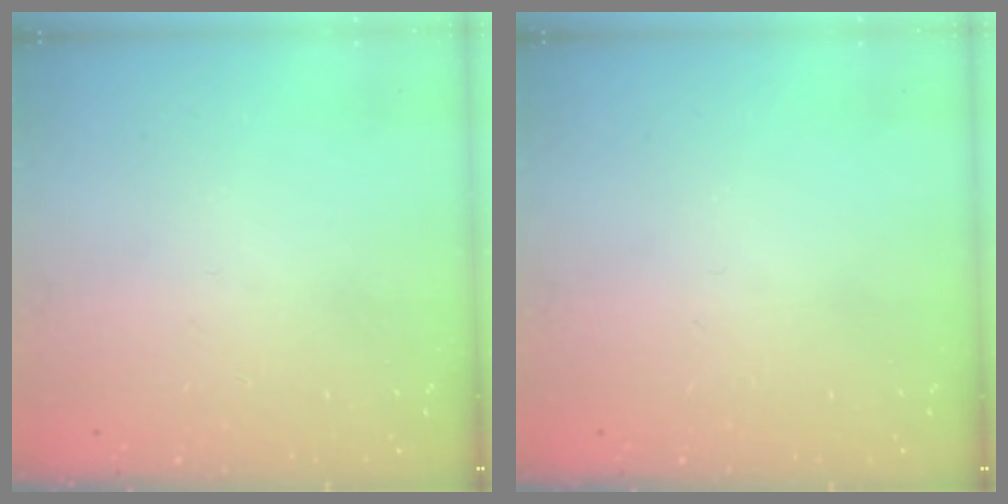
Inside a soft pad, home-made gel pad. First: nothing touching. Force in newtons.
{"total": 0.0}